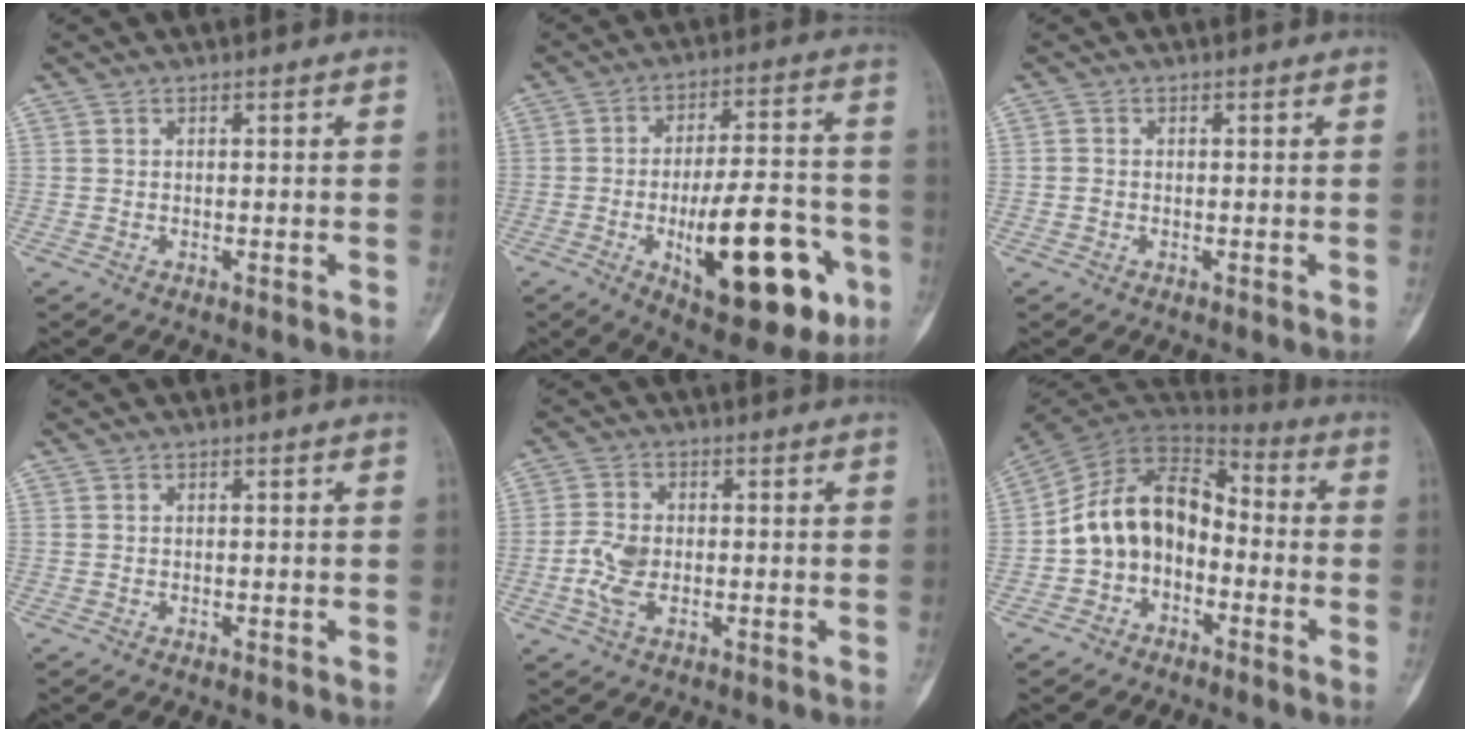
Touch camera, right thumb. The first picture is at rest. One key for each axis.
{"total": 28.2, "fx": -10.2, "fy": 11.0, "fz": 23.9, "tx": -0.332, "ty": 0.039, "tz": -0.138}
{"total": 1.0, "fx": -0.2, "fy": 0.8, "fz": 0.4, "tx": -0.004, "ty": 0.003, "tz": -0.005}
{"total": 0.0}
{"total": 5.8, "fx": -1.0, "fy": 3.6, "fz": 4.4, "tx": -0.096, "ty": 0.006, "tz": -0.021}
{"total": 13.6, "fx": -2.9, "fy": 10.0, "fz": 8.8, "tx": -0.130, "ty": 0.066, "tz": -0.063}